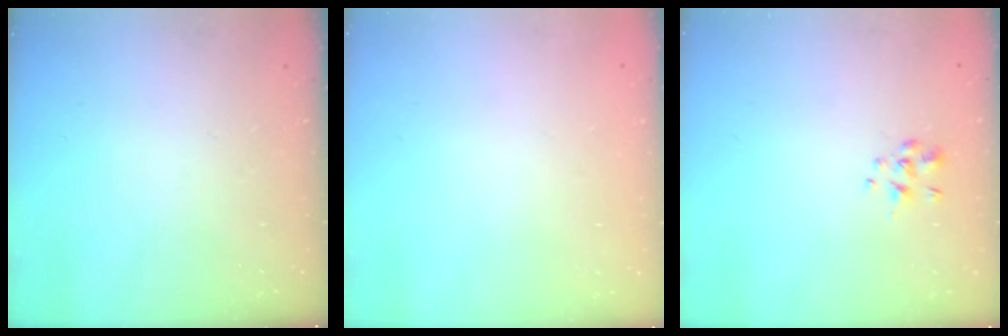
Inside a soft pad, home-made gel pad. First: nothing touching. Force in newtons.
{"total": 1.8, "press": 1.8, "slide": 0.2}
{"total": 1.6, "press": 1.4, "slide": 0.7}